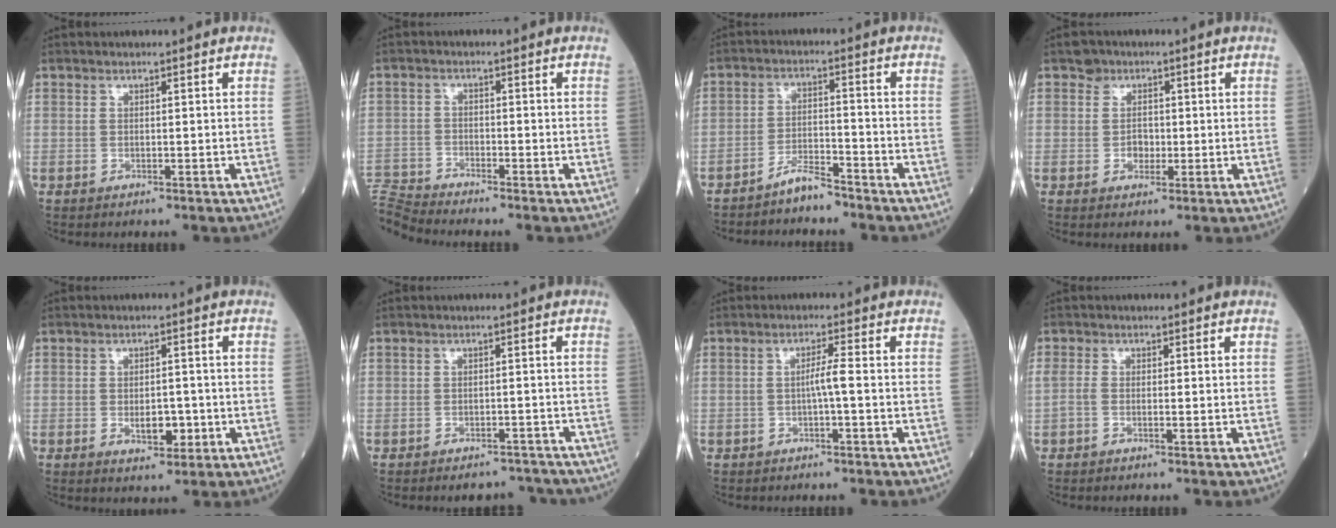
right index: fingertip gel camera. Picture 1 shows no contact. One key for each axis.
{"total": 5.5, "fx": -5.3, "fy": -1.4, "fz": -0.4, "tx": -0.004, "ty": -0.002, "tz": -0.105}
{"total": 3.9, "fx": -3.7, "fy": 0.5, "fz": 1.2, "tx": -0.025, "ty": -0.008, "tz": -0.069}
{"total": 3.4, "fx": 0.1, "fy": 3.0, "fz": 1.5, "tx": -0.022, "ty": 0.007, "tz": 0.002}
{"total": 4.3, "fx": -1.1, "fy": 2.0, "fz": 3.7, "tx": -0.057, "ty": 0.000, "tz": -0.010}
{"total": 6.0, "fx": -5.6, "fy": 1.9, "fz": 0.7, "tx": 0.009, "ty": 0.004, "tz": -0.064}
{"total": 2.5, "fx": -0.5, "fy": -0.3, "fz": 2.4, "tx": -0.040, "ty": 0.002, "tz": -0.010}
{"total": 1.8, "fx": -0.5, "fy": 0.6, "fz": 1.6, "tx": -0.038, "ty": 0.008, "tz": -0.010}